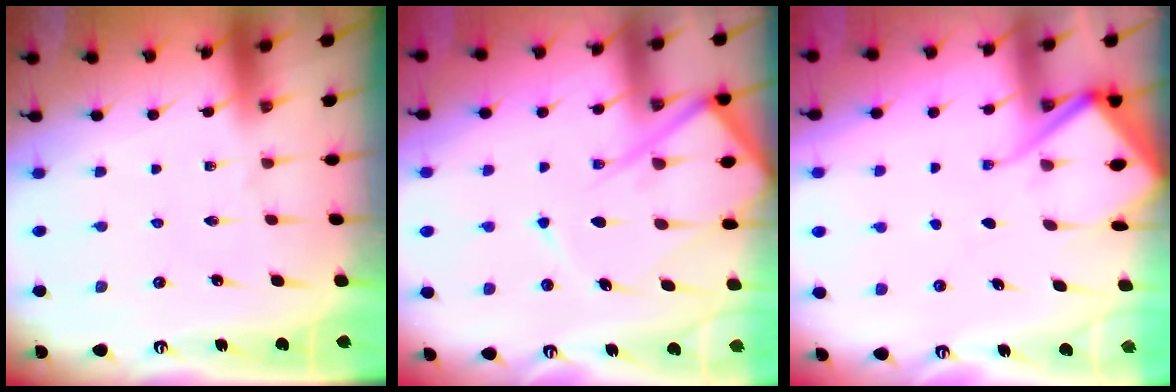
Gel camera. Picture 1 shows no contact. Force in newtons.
{"total": 13.1, "press": 13.1, "slide": 1.2}
{"total": 8.5, "press": 8.4, "slide": 0.7}